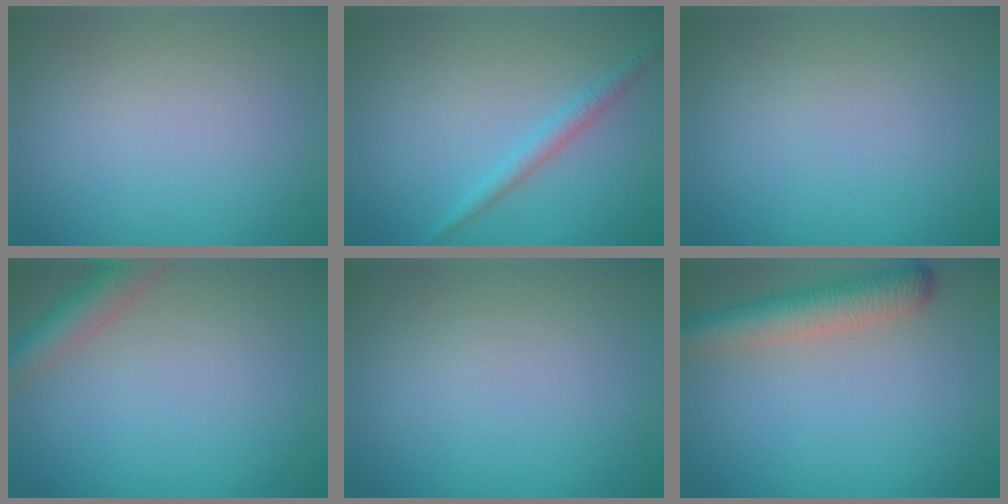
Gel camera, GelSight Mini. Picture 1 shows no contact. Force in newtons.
{"total": 1.6, "press": 1.6, "slide": 0.1}
{"total": 0.0}
{"total": 3.4, "press": 3.4, "slide": 0.2}
{"total": 0.0}
{"total": 4.7, "press": 4.7, "slide": 0.4}